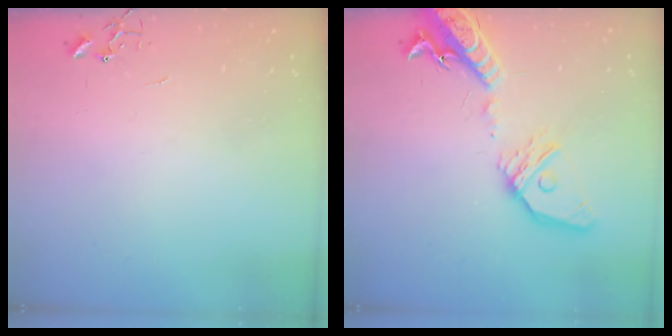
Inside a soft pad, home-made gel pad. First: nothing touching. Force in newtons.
{"total": 19.6, "press": 19.2, "slide": 4.0}